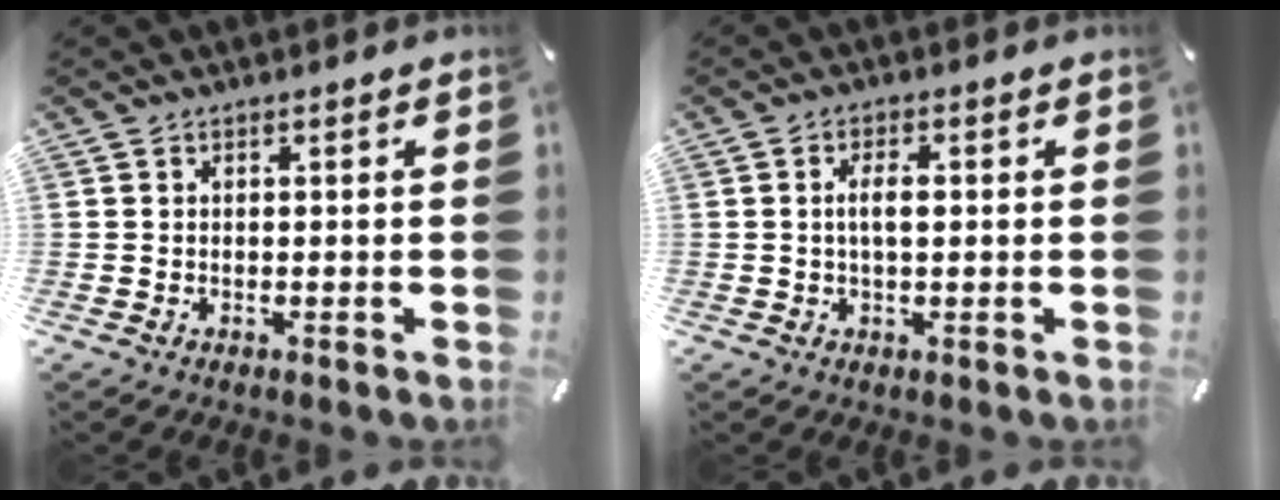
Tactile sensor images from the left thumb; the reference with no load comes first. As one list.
[{"total": 3.9, "force": [0.2, 1.6, 3.6], "torque": [-0.070, 0.005, 0.002]}]